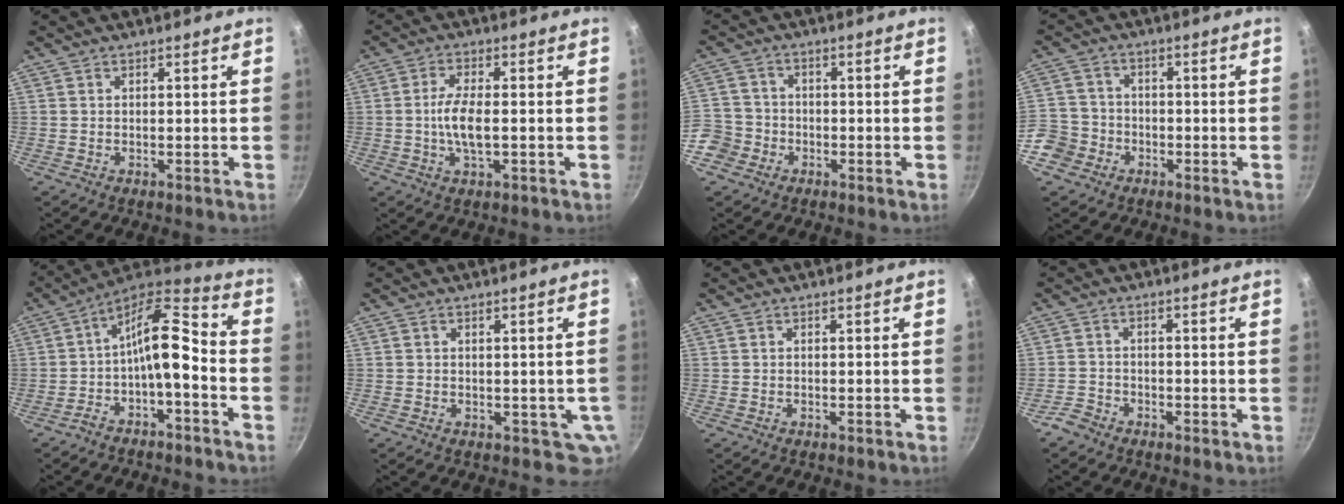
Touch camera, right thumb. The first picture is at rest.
{"total": 6.5, "force": [-0.7, 2.5, 6.0], "torque": [-0.119, 0.007, -0.018]}
{"total": 7.8, "force": [-3.1, 6.8, 2.3], "torque": [-0.037, 0.038, -0.062]}
{"total": 9.2, "force": [-3.9, 7.9, 2.7], "torque": [-0.038, 0.044, -0.078]}
{"total": 12.3, "force": [-3.7, 4.8, 10.7], "torque": [-0.190, 0.061, -0.069]}
{"total": 3.7, "force": [0.1, 2.9, 2.3], "torque": [-0.023, -0.006, 0.005]}
{"total": 0.0}
{"total": 2.9, "force": [-2.3, 1.6, 0.6], "torque": [-0.013, 0.023, -0.044]}